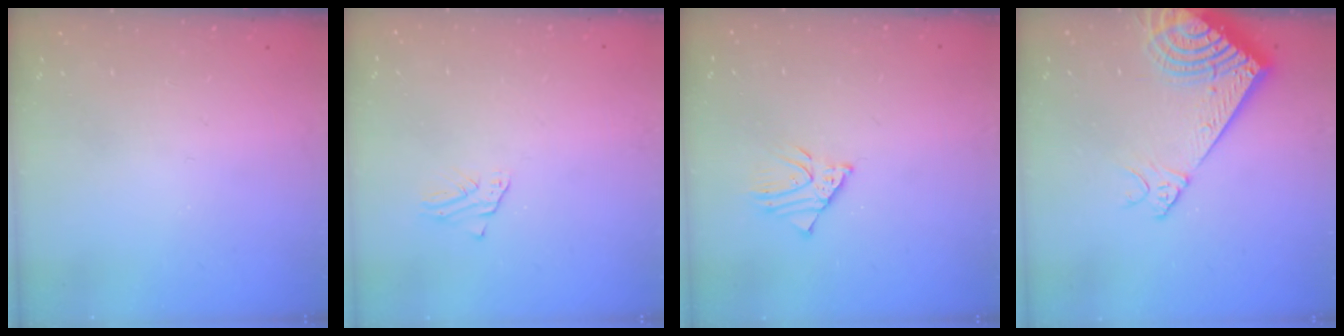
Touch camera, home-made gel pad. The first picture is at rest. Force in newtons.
{"total": 1.6, "press": 1.6, "slide": 0.1}
{"total": 3.3, "press": 3.2, "slide": 0.3}
{"total": 14.7, "press": 14.5, "slide": 2.8}